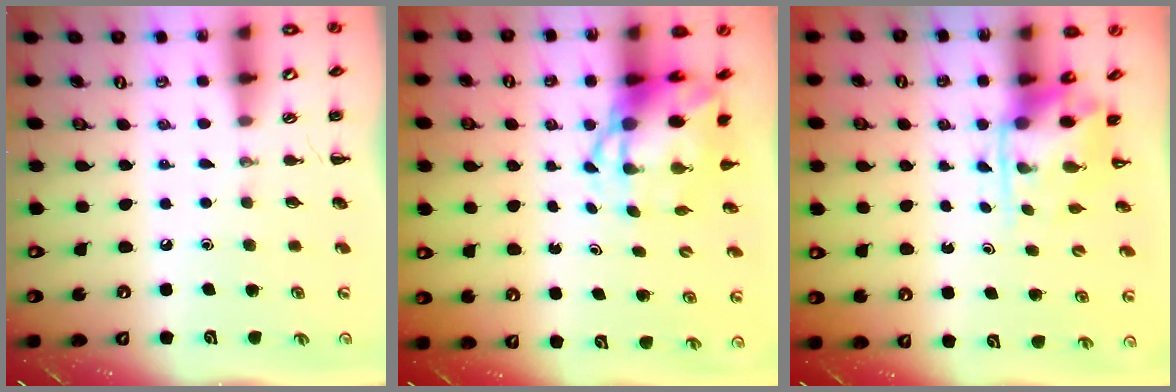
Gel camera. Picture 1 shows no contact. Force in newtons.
{"total": 6.3, "press": 6.1, "slide": 1.7}
{"total": 3.2, "press": 3.2, "slide": 0.7}